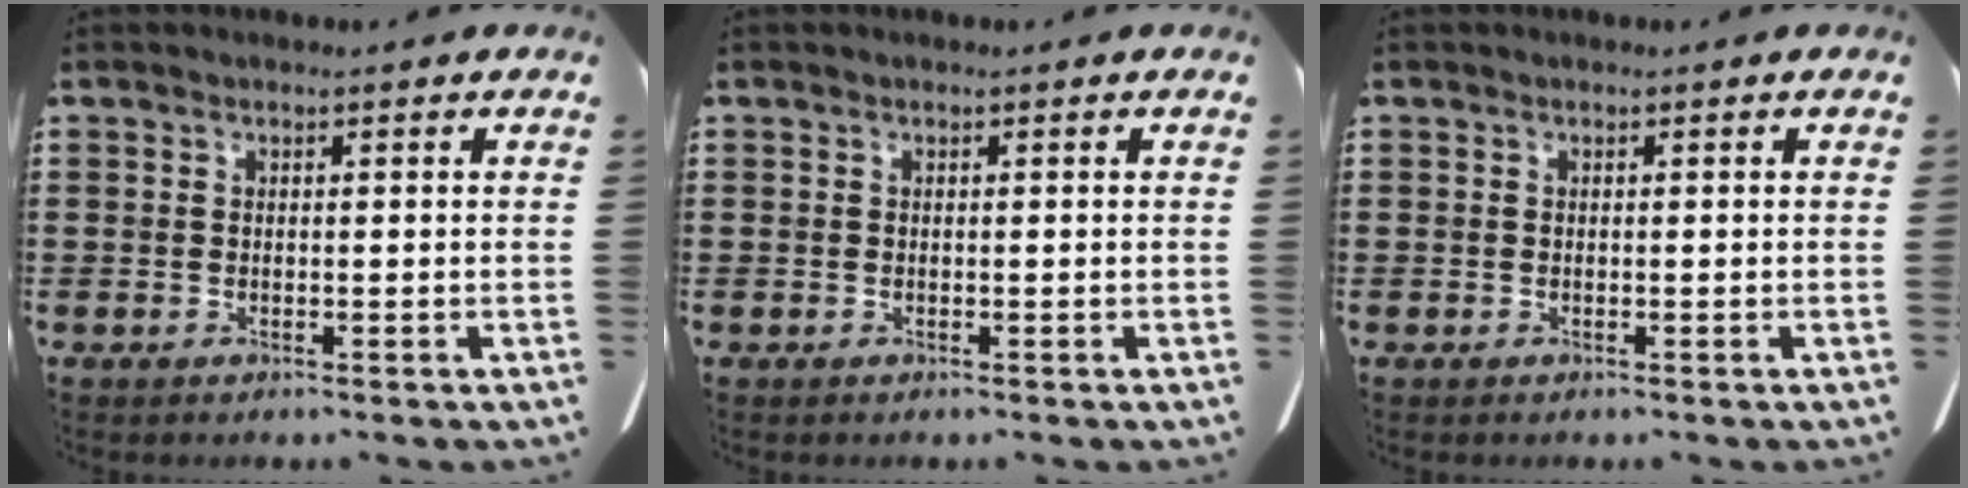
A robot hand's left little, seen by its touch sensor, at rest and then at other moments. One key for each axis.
{"total": 0.0}
{"total": 0.0}